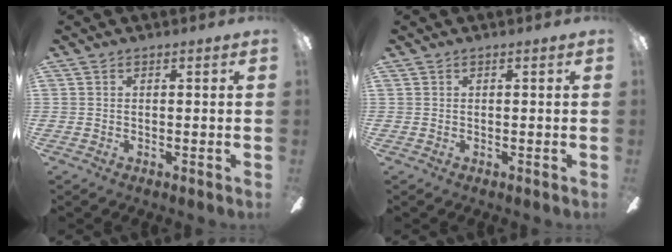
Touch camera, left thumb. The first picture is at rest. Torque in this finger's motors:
{"motor_torque": [0.00, 0.00, -0.04, 0.04, 0.00]}